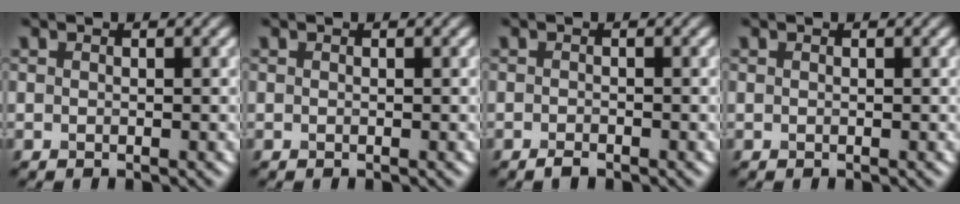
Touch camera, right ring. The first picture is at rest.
{"total": 0.0}
{"total": 0.8, "force": [-0.6, 0.2, 0.4], "torque": [-0.008, 0.001, -0.012]}
{"total": 0.0}